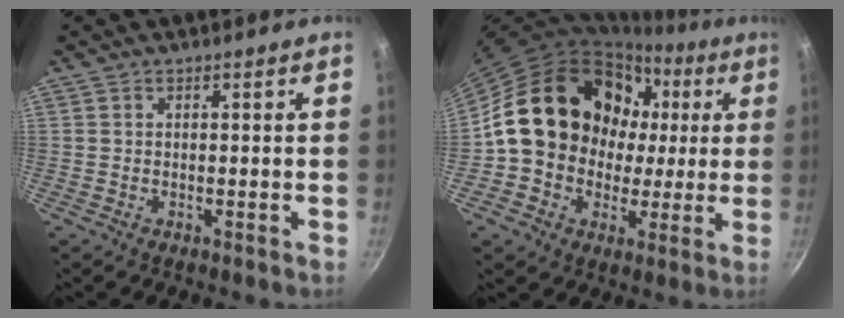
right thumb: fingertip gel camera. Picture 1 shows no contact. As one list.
[{"total": 20.0, "force": [2.1, 16.8, 10.8], "torque": [-0.145, 0.038, 0.034]}]